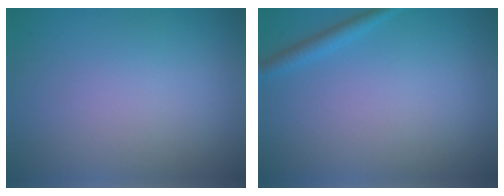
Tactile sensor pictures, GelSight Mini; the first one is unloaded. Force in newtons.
{"total": 1.3, "press": 1.3, "slide": 0.1}